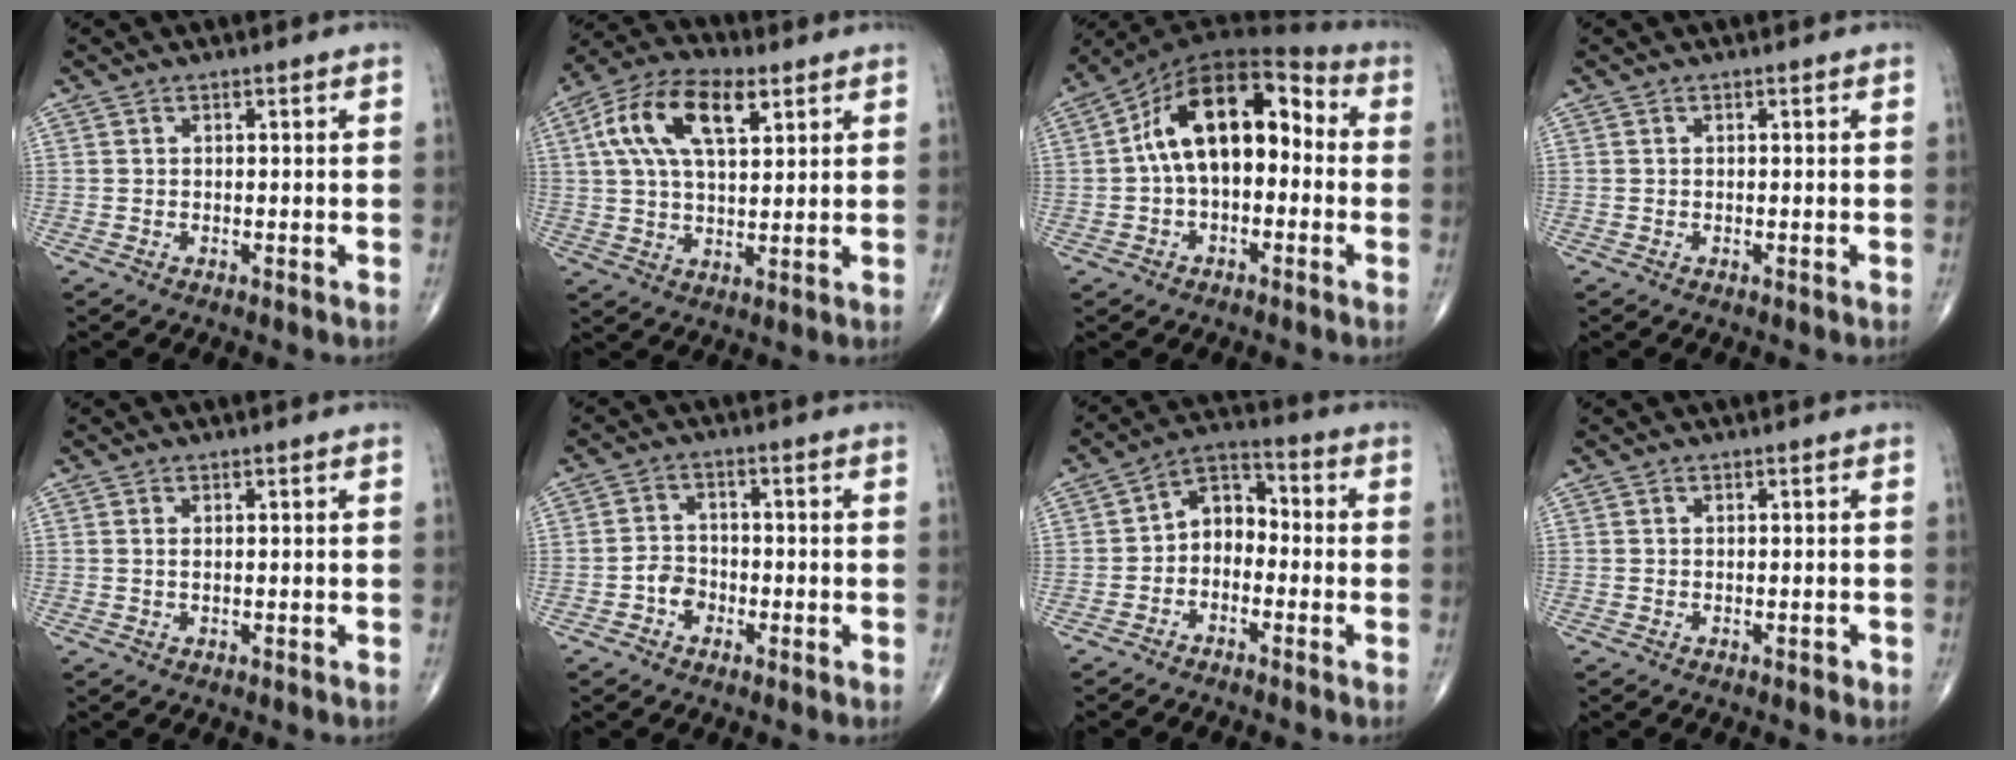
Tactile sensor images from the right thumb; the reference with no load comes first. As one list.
[{"total": 14.6, "force": [5.4, 7.2, 11.5], "torque": [-0.208, 0.009, 0.094]}, {"total": 15.9, "force": [0.3, 9.2, 12.9], "torque": [-0.191, 0.053, -0.008]}, {"total": 0.0}, {"total": 0.8, "force": [0.2, 0.3, 0.7], "torque": [-0.019, 0.002, 0.007]}, {"total": 3.9, "force": [-1.6, 3.1, 1.6], "torque": [-0.011, 0.016, -0.036]}, {"total": 7.0, "force": [-1.5, 5.1, 4.6], "torque": [-0.051, 0.038, -0.046]}, {"total": 0.6, "force": [-0.2, 0.4, 0.4], "torque": [-0.003, 0.001, -0.004]}]